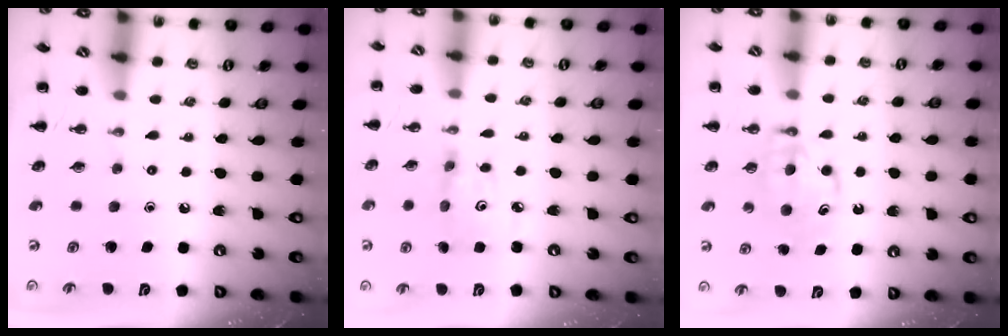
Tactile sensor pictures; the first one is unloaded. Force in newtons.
{"total": 3.2, "press": 3.2, "slide": 0.5}
{"total": 6.2, "press": 6.2, "slide": 0.7}